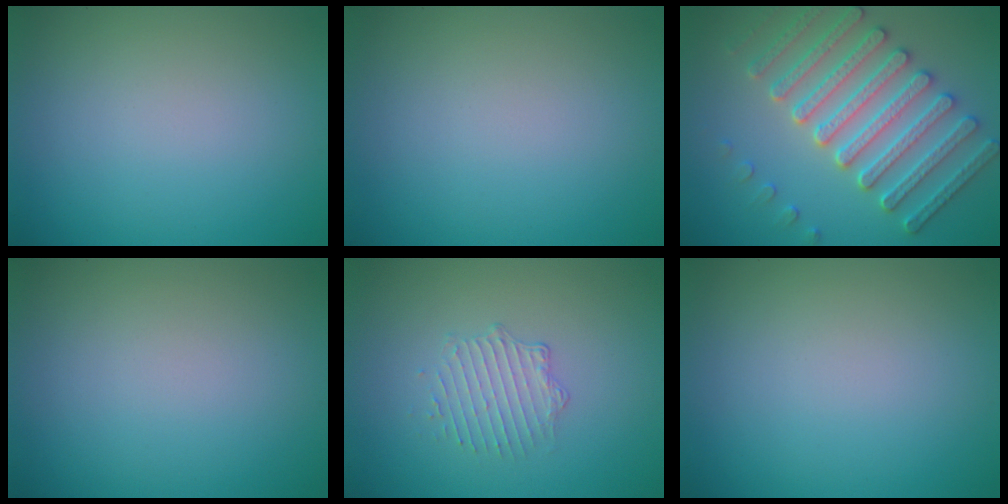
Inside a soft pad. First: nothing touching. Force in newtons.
{"total": 0.0}
{"total": 6.1, "press": 5.6, "slide": 2.2}
{"total": 0.0}
{"total": 1.7, "press": 1.1, "slide": 1.3}
{"total": 0.0}